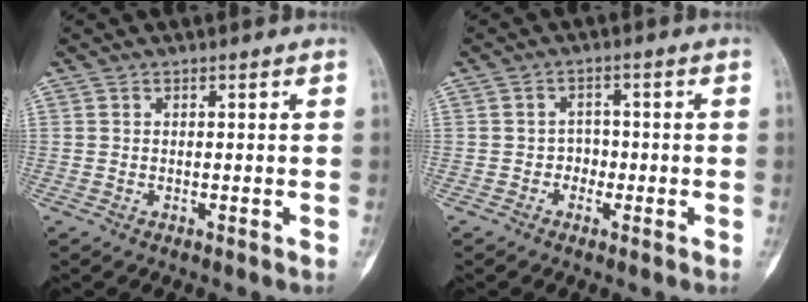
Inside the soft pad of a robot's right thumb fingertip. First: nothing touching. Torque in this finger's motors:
{"motor_torque": [-0.18, 0.19, -0.29, 0.13, 0.00]}